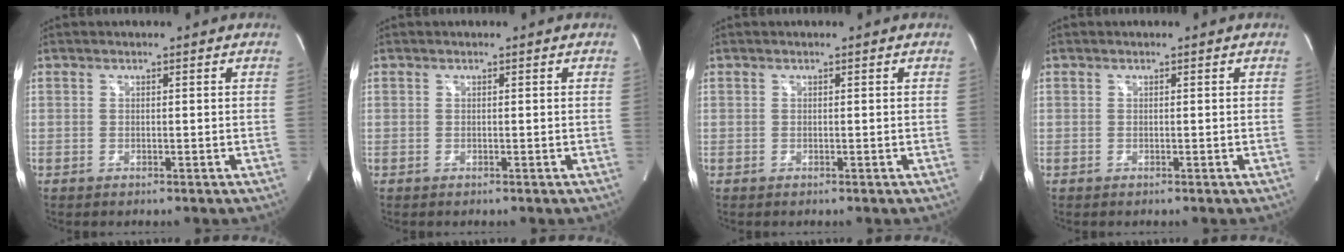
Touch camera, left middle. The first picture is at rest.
{"total": 0.0}
{"total": 0.0}
{"total": 0.0}